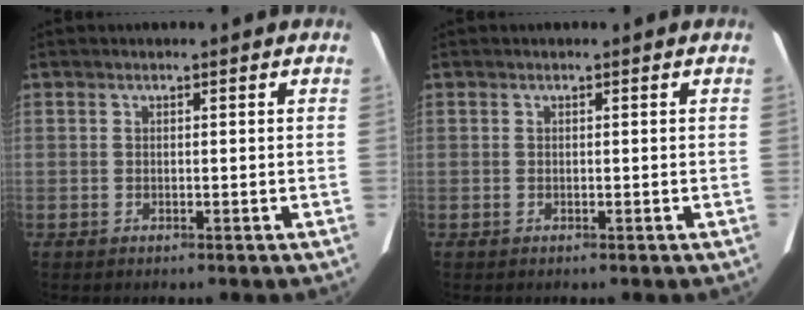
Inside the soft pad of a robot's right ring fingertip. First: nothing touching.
{"total": 0.0}